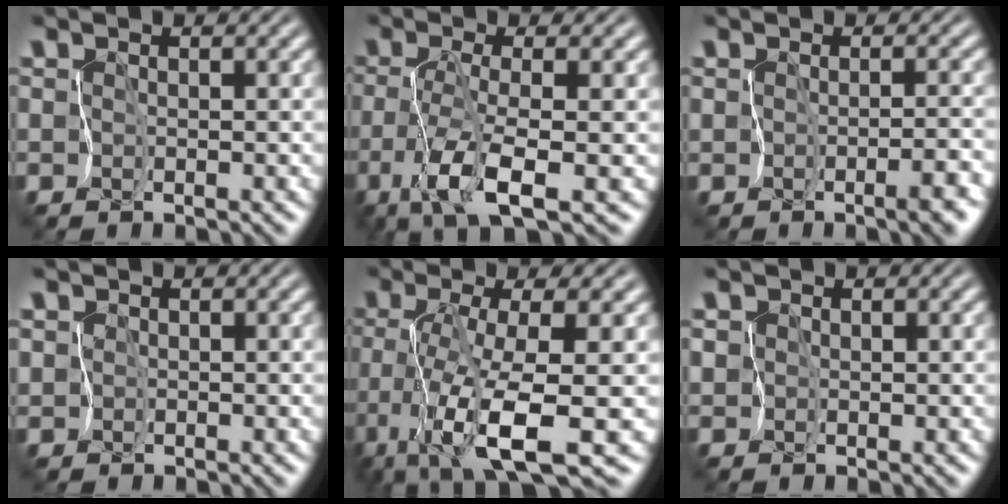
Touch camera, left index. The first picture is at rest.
{"total": 4.8, "force": [-1.8, 0.2, 4.4], "torque": [-0.097, -0.006, -0.034]}
{"total": 2.2, "force": [-1.5, 0.6, 1.4], "torque": [-0.011, -0.004, -0.017]}
{"total": 1.7, "force": [0.7, 1.4, 0.4], "torque": [-0.007, 0.014, 0.000]}
{"total": 8.2, "force": [-3.1, 1.1, 7.5], "torque": [-0.144, -0.009, -0.058]}
{"total": 1.6, "force": [0.9, 1.2, 0.4], "torque": [-0.006, 0.011, 0.009]}